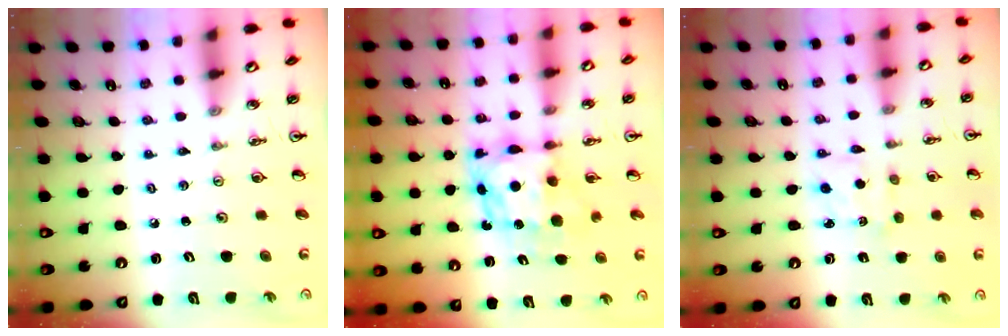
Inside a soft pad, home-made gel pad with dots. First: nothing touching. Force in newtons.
{"total": 7.1, "press": 7.1, "slide": 0.9}
{"total": 3.0, "press": 2.9, "slide": 0.6}